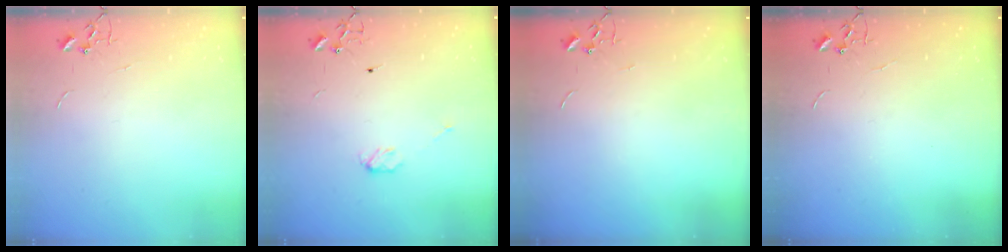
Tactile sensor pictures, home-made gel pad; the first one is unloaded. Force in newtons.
{"total": 3.9, "press": 3.9, "slide": 0.2}
{"total": 0.0}
{"total": 0.0}